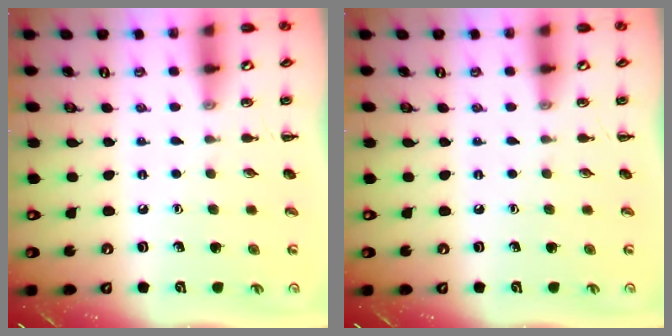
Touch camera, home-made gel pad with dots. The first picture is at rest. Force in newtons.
{"total": 0.0}